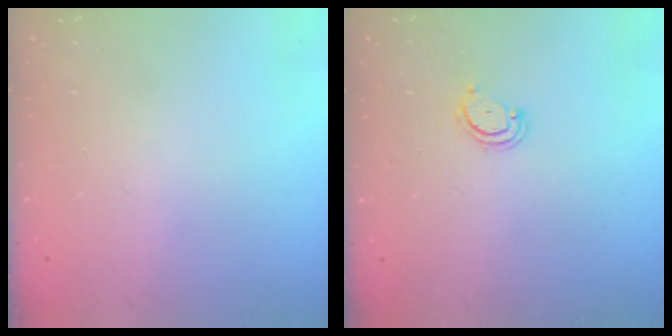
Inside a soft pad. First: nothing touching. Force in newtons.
{"total": 2.6, "press": 2.6, "slide": 0.3}